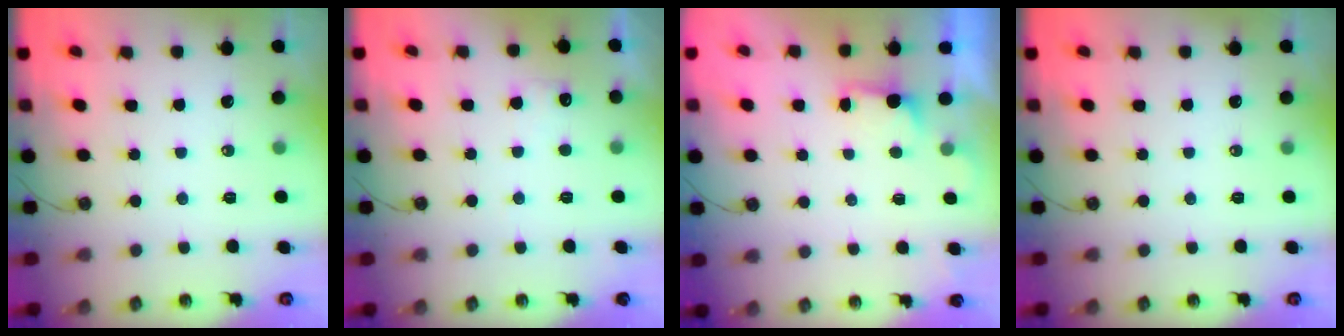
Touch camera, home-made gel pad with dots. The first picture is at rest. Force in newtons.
{"total": 5.6, "press": 5.5, "slide": 1.3}
{"total": 2.0, "press": 1.8, "slide": 0.9}
{"total": 0.0}